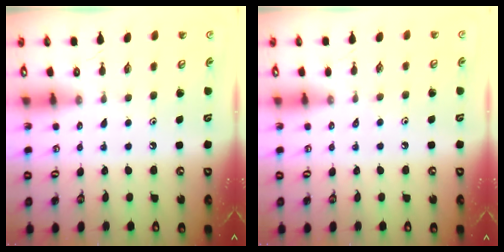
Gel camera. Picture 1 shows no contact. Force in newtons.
{"total": 2.1, "press": 2.1, "slide": 0.4}